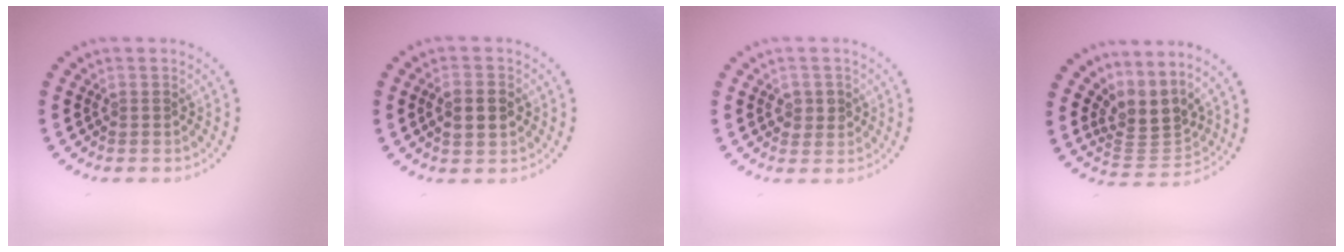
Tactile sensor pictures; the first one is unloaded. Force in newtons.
{"total": 3.0, "press": 3.0, "slide": 0.1}
{"total": 1.8, "press": 1.8, "slide": 0.1}
{"total": 3.7, "press": 2.7, "slide": 2.5}